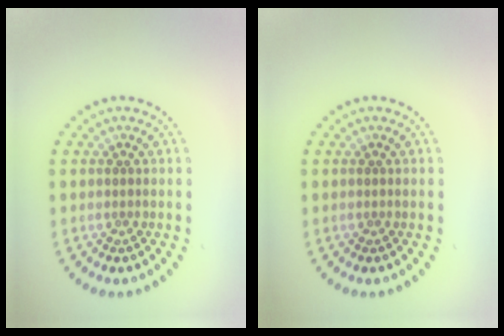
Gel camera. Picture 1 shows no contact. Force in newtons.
{"total": 0.0}